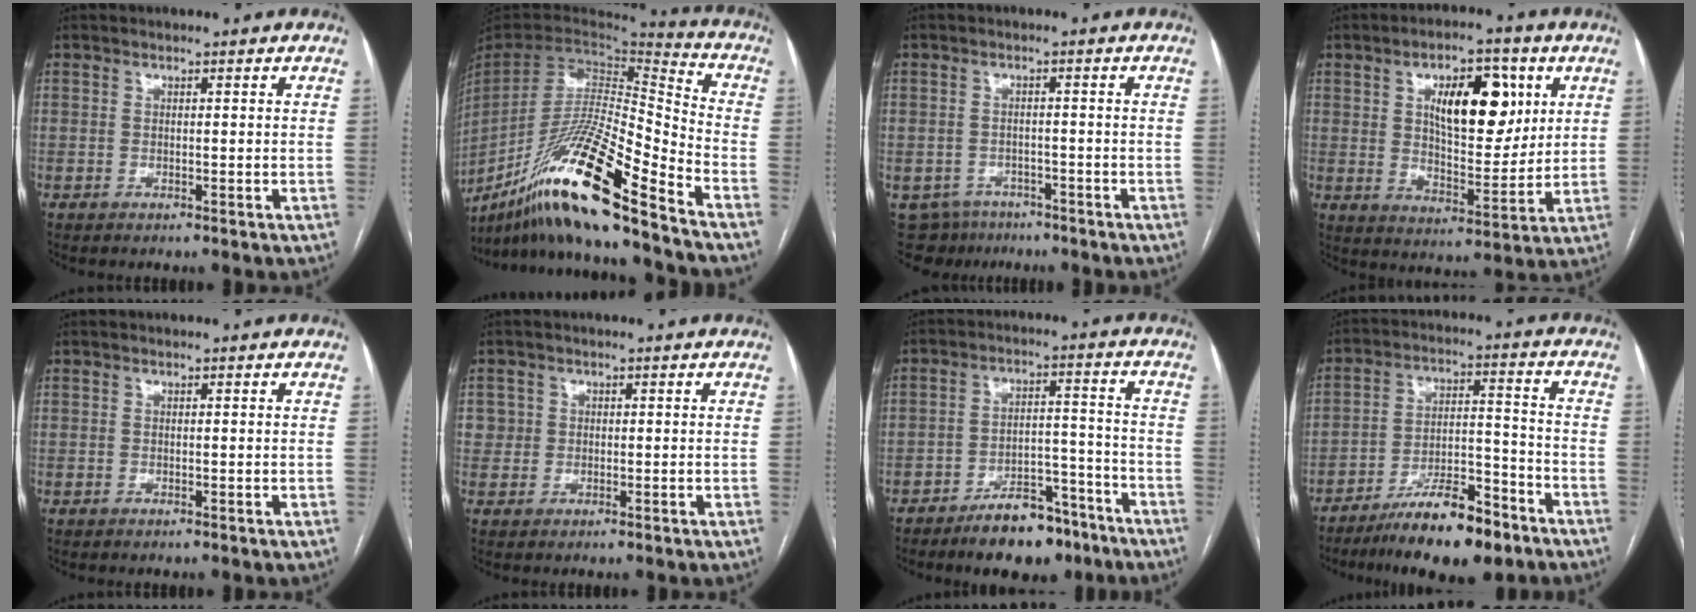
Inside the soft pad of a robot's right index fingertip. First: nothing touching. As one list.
[{"total": 23.0, "force": [-16.5, 0.2, 16.1], "torque": [-0.315, -0.038, -0.306]}, {"total": 5.5, "force": [-3.7, 4.1, 0.0], "torque": [0.005, 0.012, -0.051]}, {"total": 13.4, "force": [4.7, 5.7, 11.1], "torque": [-0.172, 0.011, 0.081]}, {"total": 0.0}, {"total": 2.4, "force": [0.5, 2.4, -0.1], "torque": [0.020, 0.007, 0.004]}, {"total": 10.1, "force": [-7.4, 4.2, 5.4], "torque": [-0.075, 0.017, -0.117]}, {"total": 13.1, "force": [-9.3, 3.3, 8.7], "torque": [-0.138, 0.011, -0.154]}]